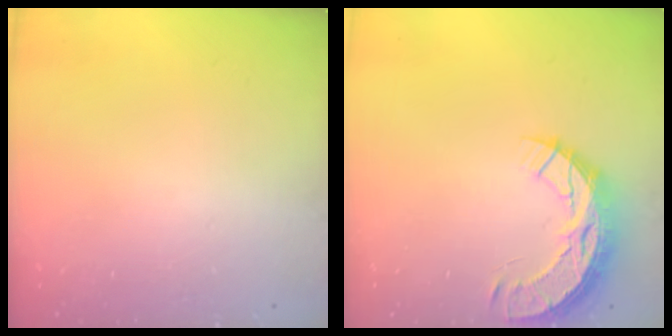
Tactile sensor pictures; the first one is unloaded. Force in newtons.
{"total": 11.8, "press": 11.8, "slide": 1.0}